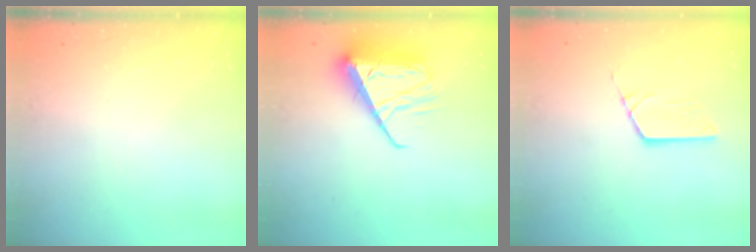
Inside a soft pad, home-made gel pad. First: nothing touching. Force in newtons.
{"total": 10.7, "press": 10.6, "slide": 1.3}
{"total": 3.5, "press": 3.5, "slide": 0.3}